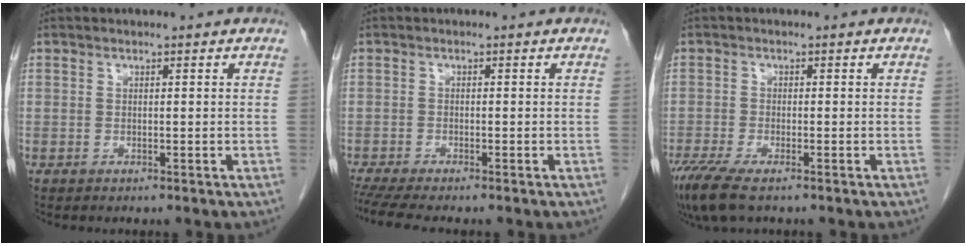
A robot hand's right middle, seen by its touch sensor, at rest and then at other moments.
{"total": 5.4, "force": [-4.7, -0.1, 2.8], "torque": [-0.044, -0.016, -0.080]}
{"total": 5.8, "force": [-4.1, 1.1, 4.0], "torque": [-0.080, -0.018, -0.073]}